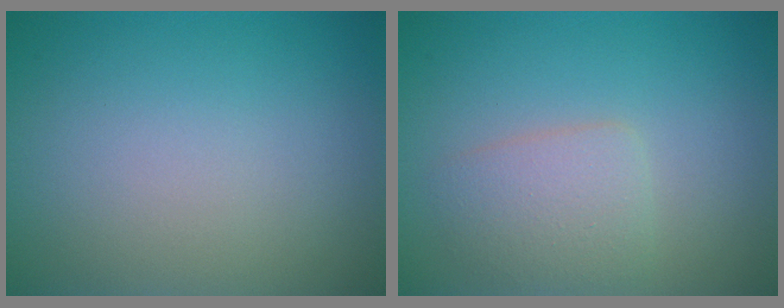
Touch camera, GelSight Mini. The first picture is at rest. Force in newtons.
{"total": 2.5, "press": 2.5, "slide": 0.0}